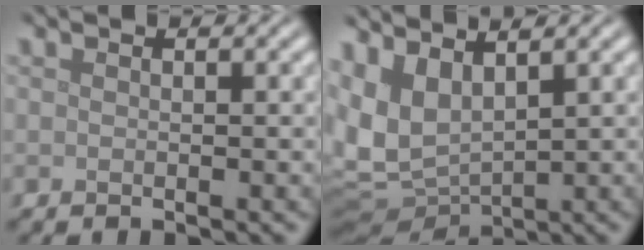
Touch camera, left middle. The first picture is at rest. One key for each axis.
{"total": 6.9, "fx": 1.8, "fy": 4.3, "fz": 5.1, "tx": -0.132, "ty": -0.013, "tz": 0.046}